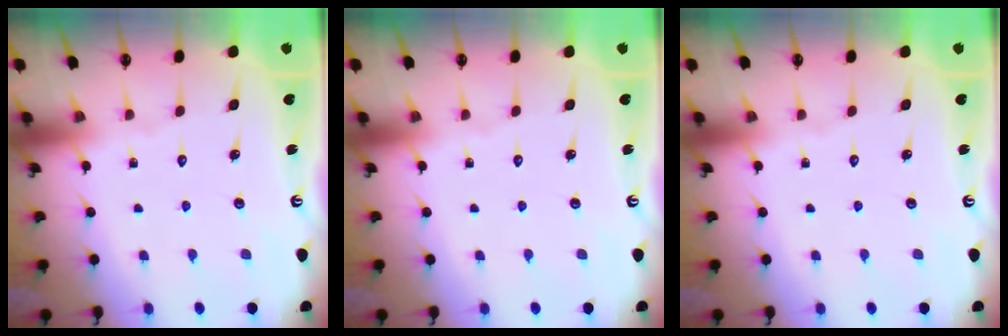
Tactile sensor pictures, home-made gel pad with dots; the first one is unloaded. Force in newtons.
{"total": 0.0}
{"total": 0.0}